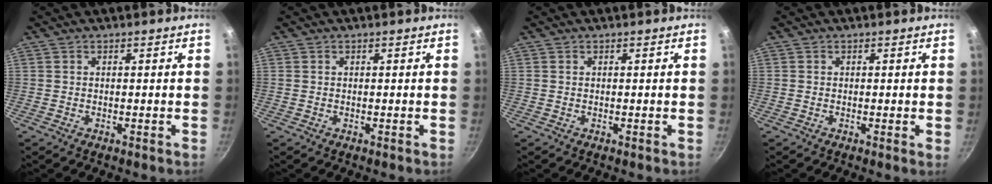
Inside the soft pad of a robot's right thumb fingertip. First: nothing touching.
{"total": 0.0}
{"total": 0.0}
{"total": 0.8, "force": [0.0, 0.1, 0.8], "torque": [-0.012, -0.003, -0.004]}